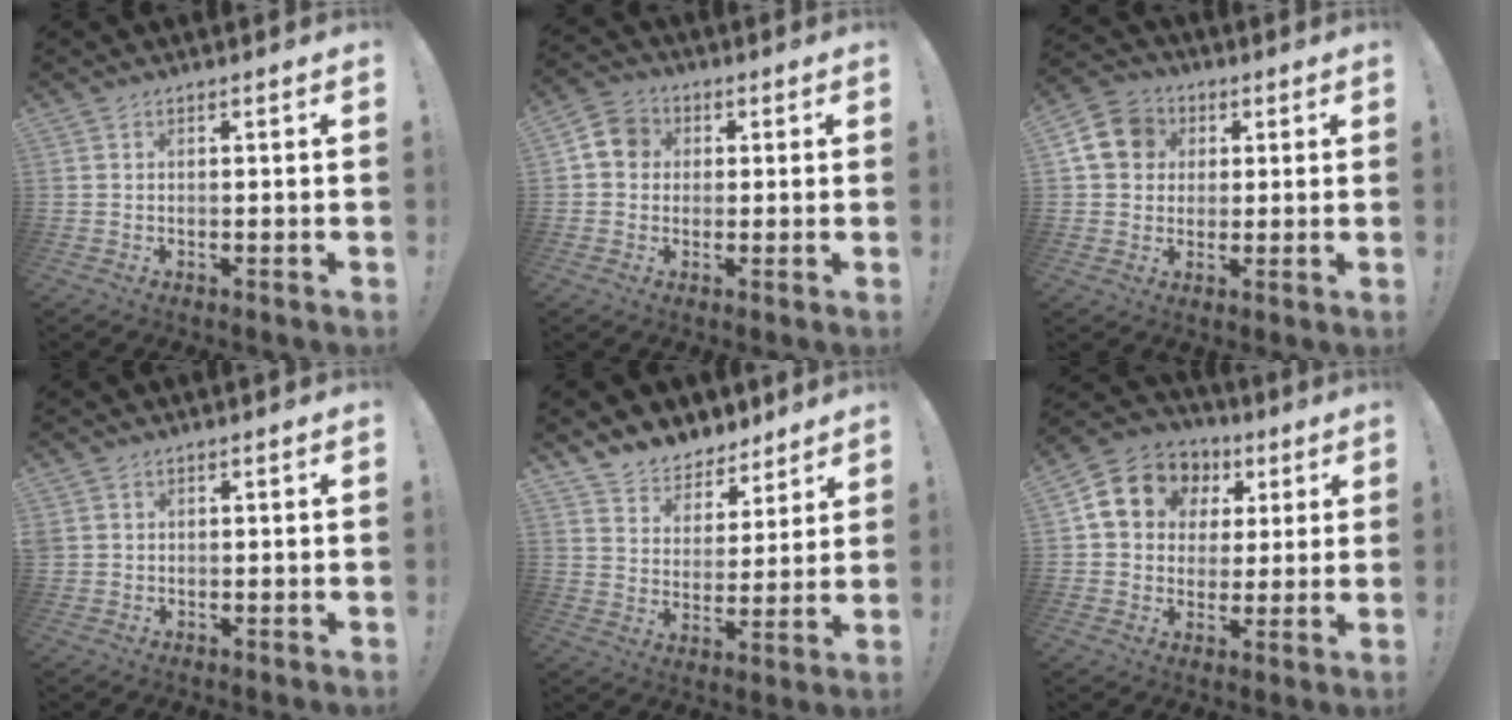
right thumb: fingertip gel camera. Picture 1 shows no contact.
{"total": 7.1, "force": [0.9, 6.4, 2.9], "torque": [-0.041, 0.013, 0.021]}
{"total": 11.5, "force": [2.5, 10.1, 4.9], "torque": [-0.074, 0.005, 0.054]}
{"total": 1.4, "force": [0.5, 1.3, 0.3], "torque": [-0.009, 0.004, 0.011]}
{"total": 7.8, "force": [6.2, 4.7, 0.4], "torque": [-0.009, -0.062, 0.123]}
{"total": 14.1, "force": [5.2, 11.5, 6.2], "torque": [-0.089, -0.017, 0.107]}